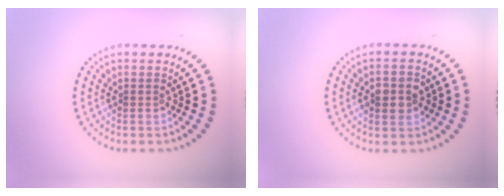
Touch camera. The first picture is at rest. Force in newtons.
{"total": 2.7, "press": 2.6, "slide": 0.3}